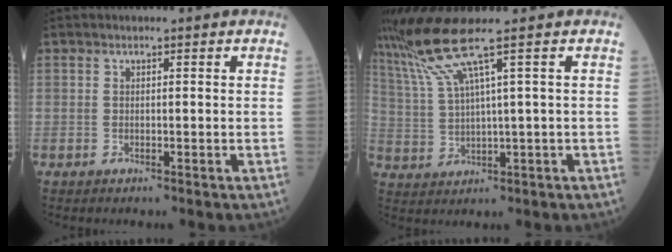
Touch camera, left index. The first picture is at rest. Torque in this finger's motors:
{"motor_torque": [0.04, -0.29, 0.75, 0.21]}